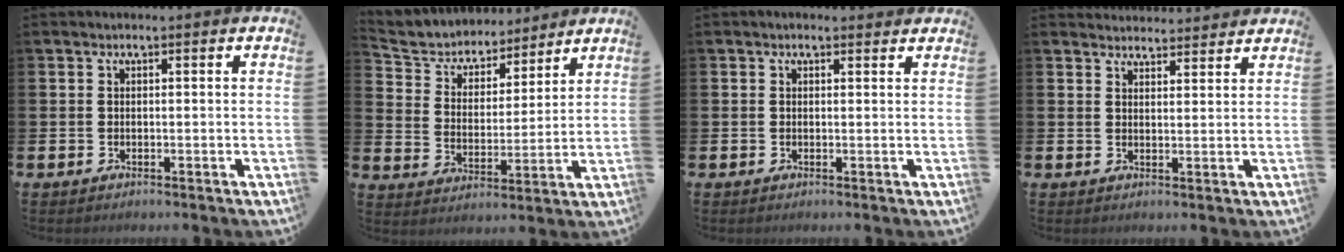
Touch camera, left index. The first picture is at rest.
{"total": 5.6, "force": [5.2, 2.2, 0.2], "torque": [-0.042, -0.039, 0.086]}
{"total": 0.8, "force": [0.7, 0.3, 0.2], "torque": [-0.003, 0.004, 0.012]}
{"total": 3.3, "force": [3.2, 0.5, -0.3], "torque": [0.001, -0.018, 0.059]}